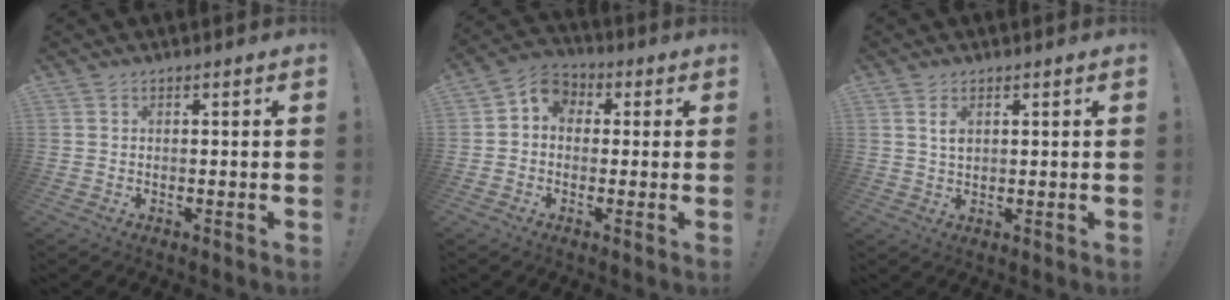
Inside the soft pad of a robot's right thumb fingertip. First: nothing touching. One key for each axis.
{"total": 6.6, "fx": 0.3, "fy": 5.5, "fz": 3.5, "tx": -0.064, "ty": 0.008, "tz": 0.008}
{"total": 2.6, "fx": 1.2, "fy": 1.2, "fz": 2.0, "tx": -0.027, "ty": -0.005, "tz": 0.017}